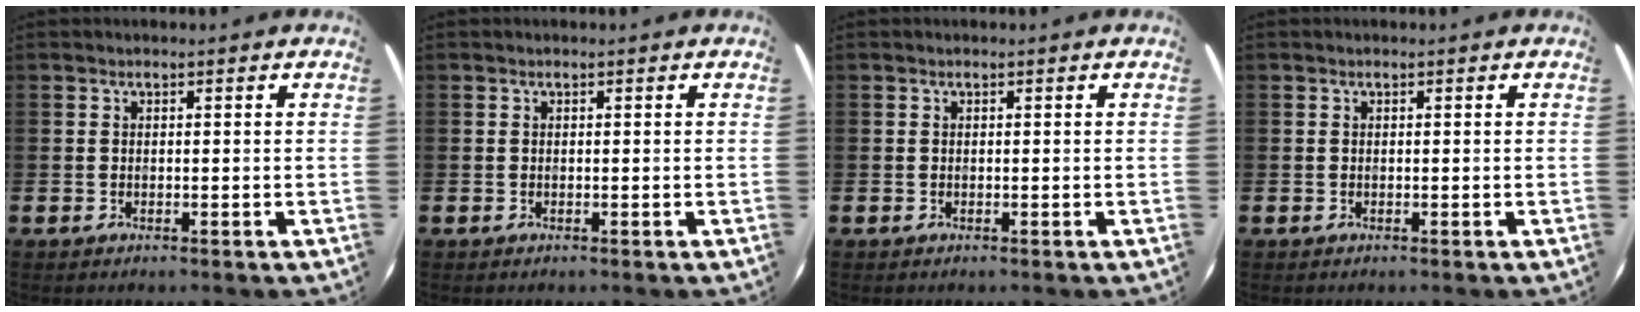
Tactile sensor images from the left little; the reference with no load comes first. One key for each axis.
{"total": 0.0}
{"total": 0.0}
{"total": 0.0}